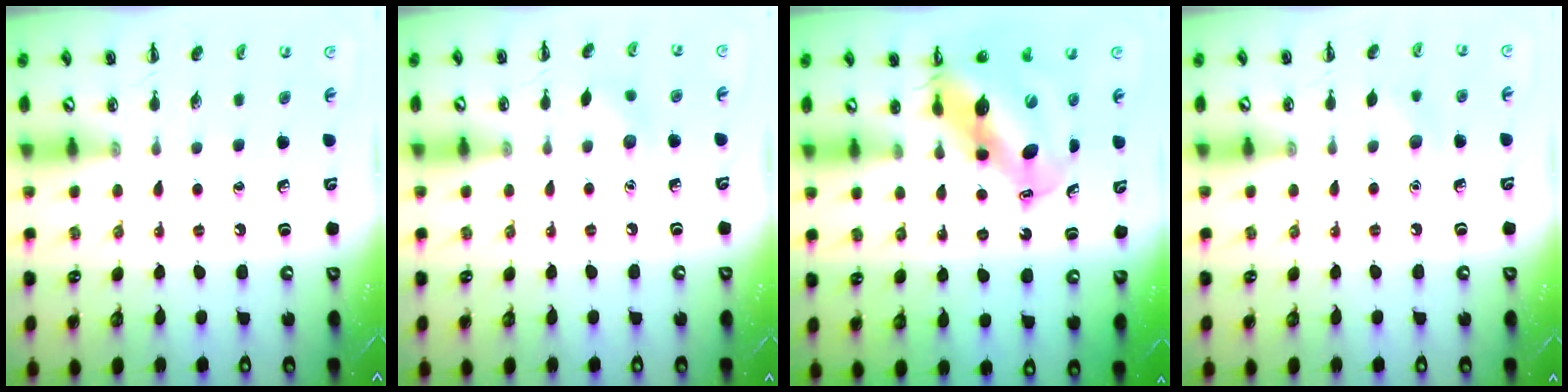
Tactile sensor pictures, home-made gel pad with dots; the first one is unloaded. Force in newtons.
{"total": 5.8, "press": 5.6, "slide": 1.6}
{"total": 10.9, "press": 10.5, "slide": 3.1}
{"total": 5.7, "press": 5.6, "slide": 1.2}